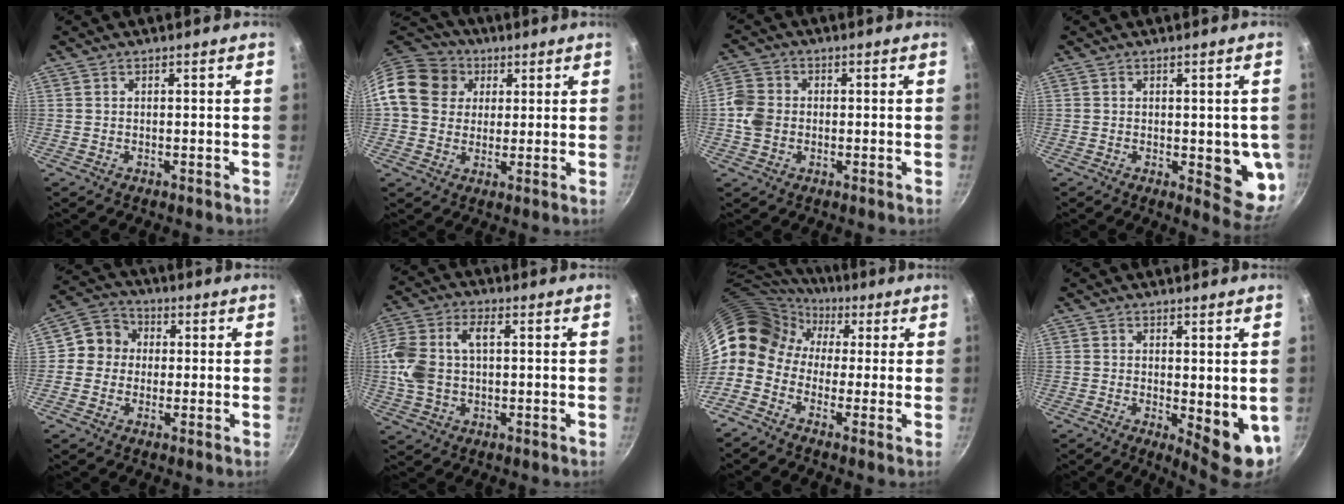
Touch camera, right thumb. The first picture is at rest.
{"total": 14.1, "force": [4.1, 11.9, 6.5], "torque": [-0.107, 0.017, 0.061]}
{"total": 5.5, "force": [-0.7, 4.7, 2.8], "torque": [-0.043, 0.010, -0.027]}
{"total": 8.4, "force": [-0.7, 3.7, 7.5], "torque": [-0.060, -0.018, -0.008]}
{"total": 6.9, "force": [0.2, 6.5, 2.3], "torque": [-0.001, 0.015, -0.017]}
{"total": 11.6, "force": [1.0, 7.2, 9.0], "torque": [-0.181, 0.020, 0.010]}
{"total": 11.5, "force": [1.9, 9.8, 5.8], "torque": [-0.102, 0.026, 0.003]}
{"total": 7.7, "force": [-0.1, 3.1, 7.0], "torque": [-0.078, -0.014, 0.006]}